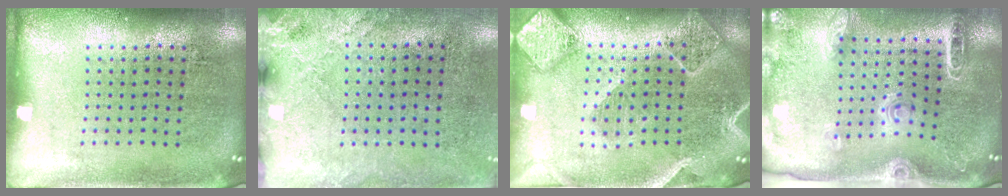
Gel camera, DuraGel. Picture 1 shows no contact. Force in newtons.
{"total": 2.4, "press": 2.0, "slide": 1.3}
{"total": 2.4, "press": 2.2, "slide": 0.9}
{"total": 1.9, "press": 1.9, "slide": 0.3}